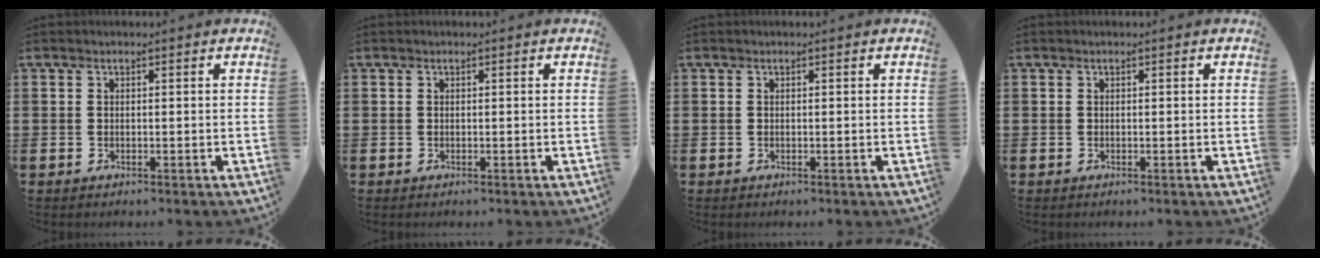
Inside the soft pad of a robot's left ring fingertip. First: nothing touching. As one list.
[{"total": 0.0}, {"total": 0.0}, {"total": 0.0}]